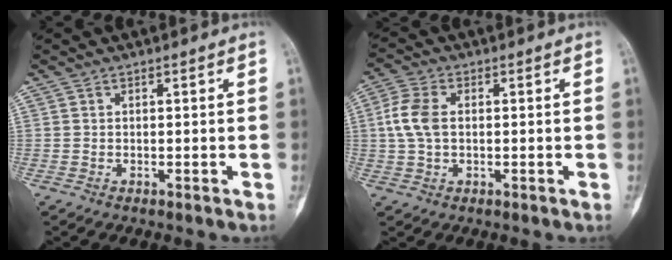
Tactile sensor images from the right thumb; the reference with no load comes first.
{"total": 6.4, "force": [0.5, 4.0, 5.0], "torque": [-0.119, 0.013, 0.006]}